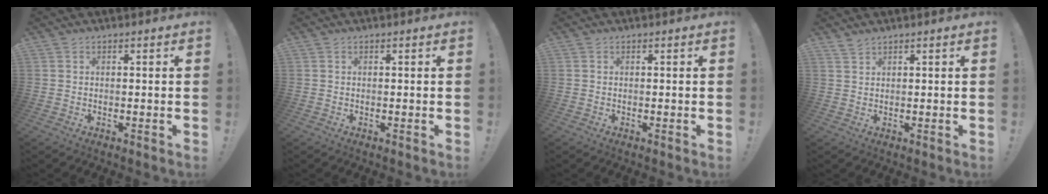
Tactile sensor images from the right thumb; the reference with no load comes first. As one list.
[{"total": 0.0}, {"total": 0.0}, {"total": 1.7, "force": [1.5, 0.4, 0.7], "torque": [-0.013, -0.005, 0.028]}]